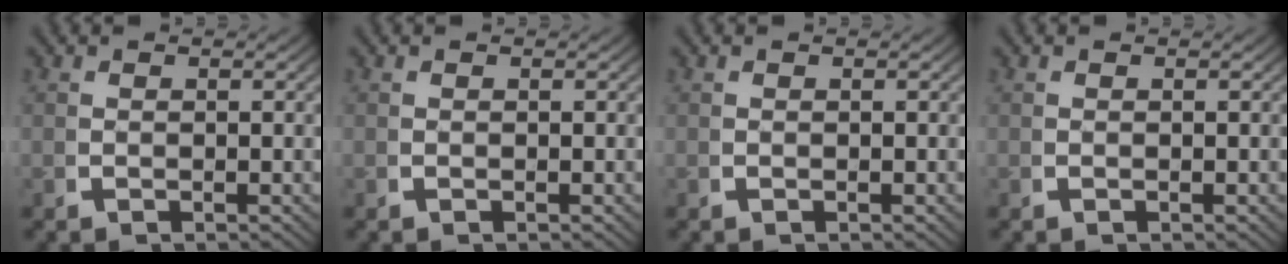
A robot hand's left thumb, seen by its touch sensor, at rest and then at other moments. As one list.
[{"total": 0.0}, {"total": 0.0}, {"total": 0.0}]